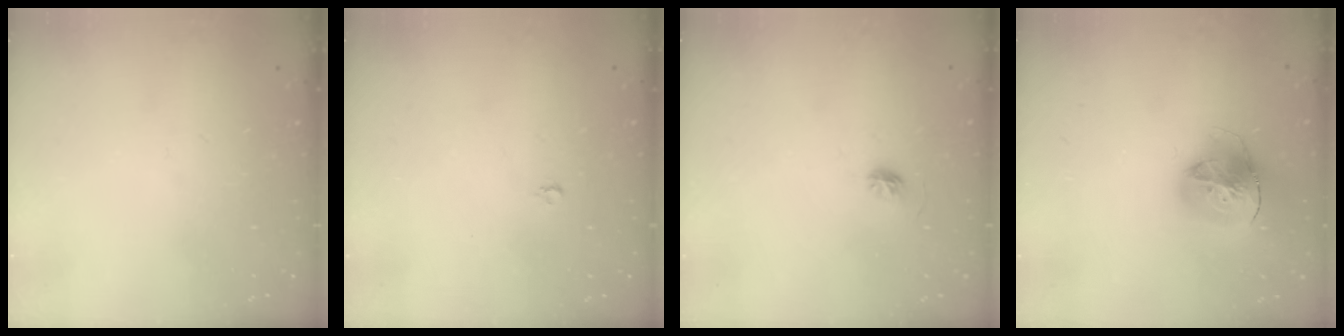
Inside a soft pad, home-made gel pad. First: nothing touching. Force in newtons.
{"total": 2.2, "press": 2.2, "slide": 0.2}
{"total": 4.5, "press": 4.3, "slide": 1.4}
{"total": 18.4, "press": 18.3, "slide": 2.2}